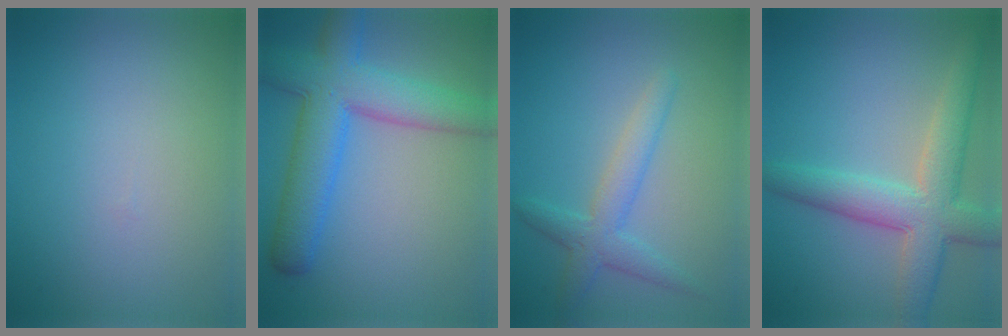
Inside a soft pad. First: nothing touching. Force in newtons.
{"total": 8.0, "press": 8.0, "slide": 0.4}
{"total": 3.1, "press": 3.1, "slide": 0.2}
{"total": 6.0, "press": 6.0, "slide": 0.3}